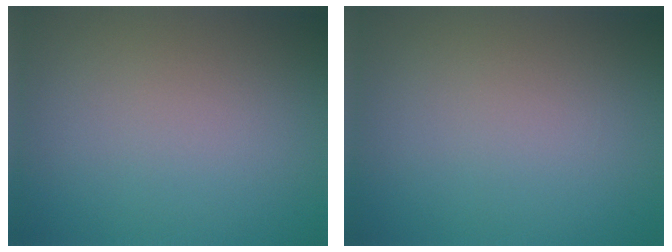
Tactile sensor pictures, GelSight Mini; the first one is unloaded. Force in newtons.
{"total": 0.0}